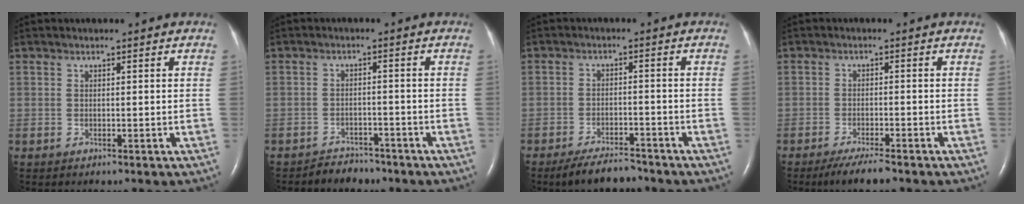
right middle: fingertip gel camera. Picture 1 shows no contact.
{"total": 3.3, "force": [-3.0, 1.4, -0.1], "torque": [-0.007, 0.001, -0.045]}
{"total": 5.8, "force": [-5.0, 1.5, 2.4], "torque": [-0.047, -0.010, -0.086]}
{"total": 4.9, "force": [-3.8, 0.5, 3.0], "torque": [-0.056, -0.012, -0.064]}